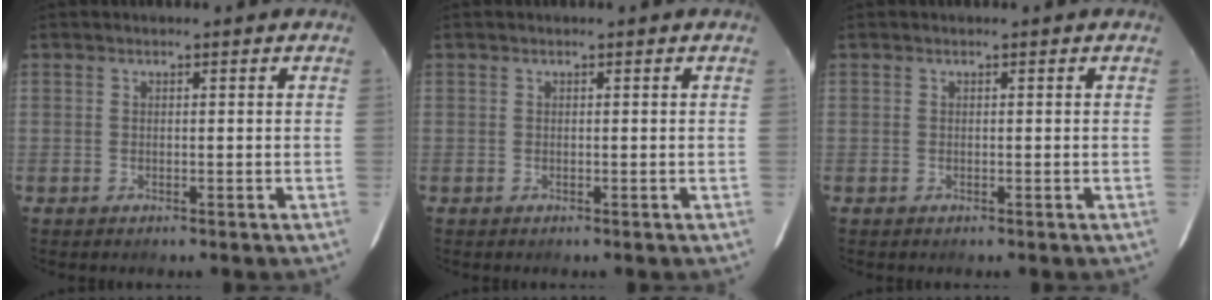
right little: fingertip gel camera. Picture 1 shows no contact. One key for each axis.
{"total": 0.0}
{"total": 0.0}